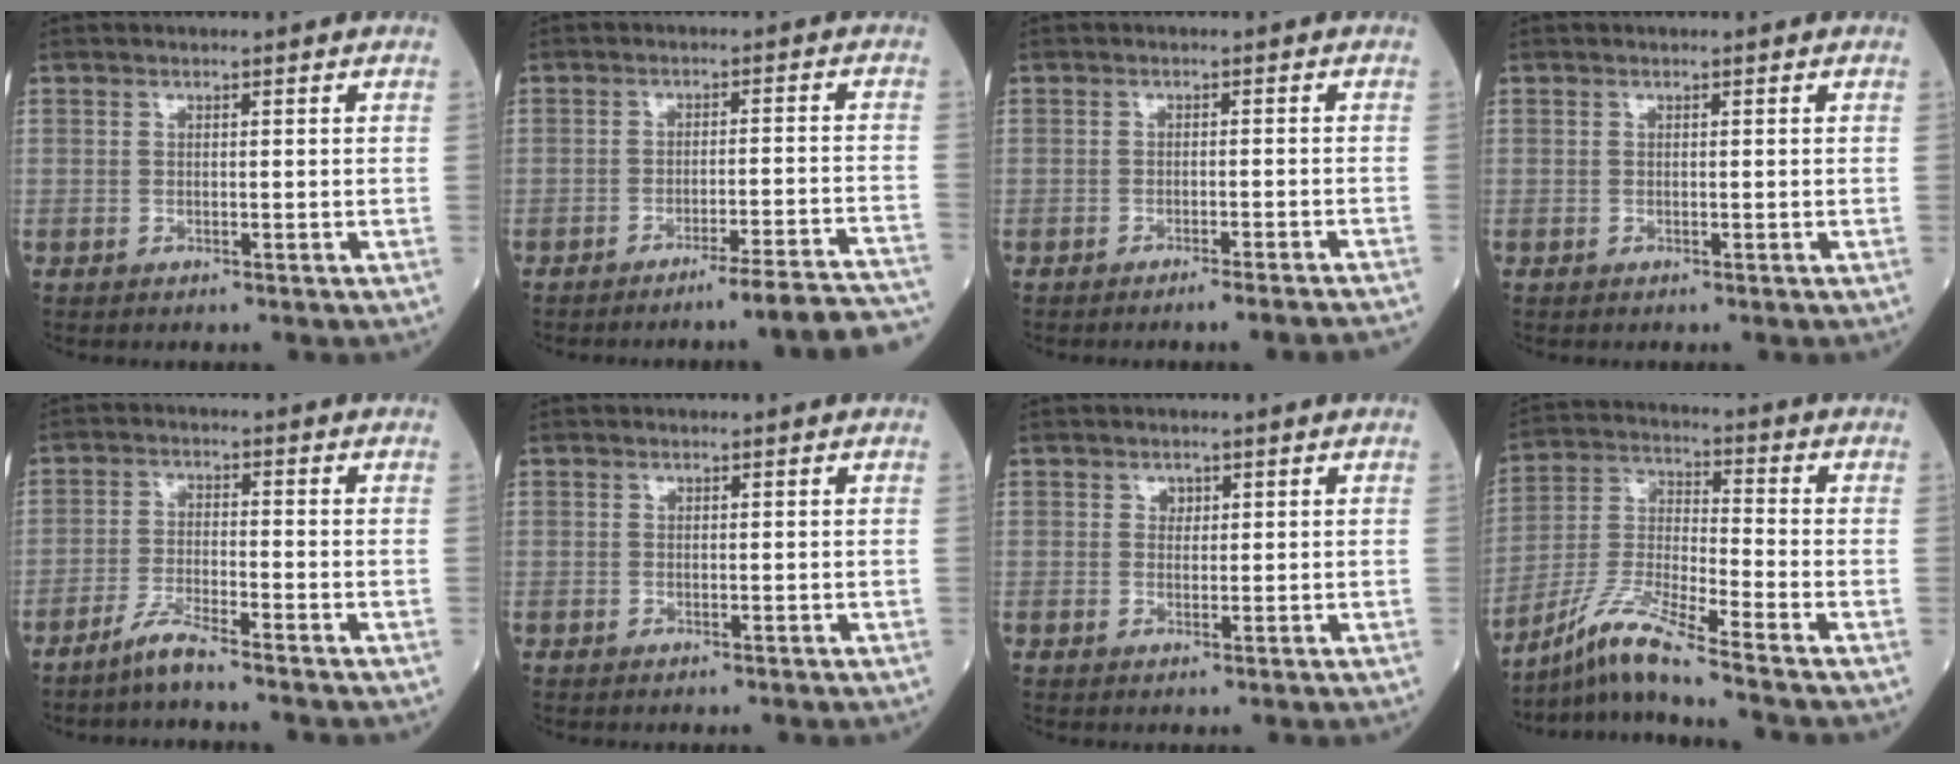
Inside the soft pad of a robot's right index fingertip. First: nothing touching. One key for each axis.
{"total": 12.8, "fx": -11.9, "fy": -1.4, "fz": 4.6, "tx": -0.018, "ty": 0.008, "tz": -0.150}
{"total": 6.2, "fx": -5.5, "fy": -0.9, "fz": 2.6, "tx": -0.013, "ty": -0.011, "tz": -0.071}
{"total": 0.0}
{"total": 3.9, "fx": -3.4, "fy": -0.4, "fz": 1.8, "tx": -0.045, "ty": -0.013, "tz": -0.073}
{"total": 0.0}
{"total": 1.1, "fx": 0.6, "fy": 0.9, "fz": 0.4, "tx": 0.000, "ty": -0.002, "tz": 0.007}
{"total": 10.1, "fx": -8.2, "fy": -1.6, "fz": 5.6, "tx": -0.131, "ty": -0.018, "tz": -0.159}